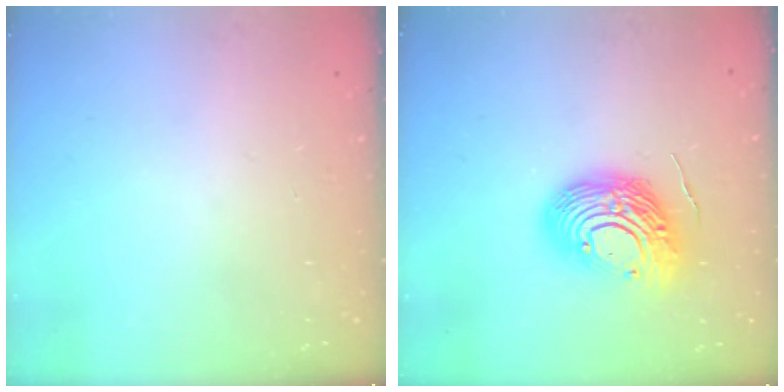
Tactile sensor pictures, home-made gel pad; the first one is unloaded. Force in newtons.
{"total": 14.6, "press": 14.6, "slide": 1.4}